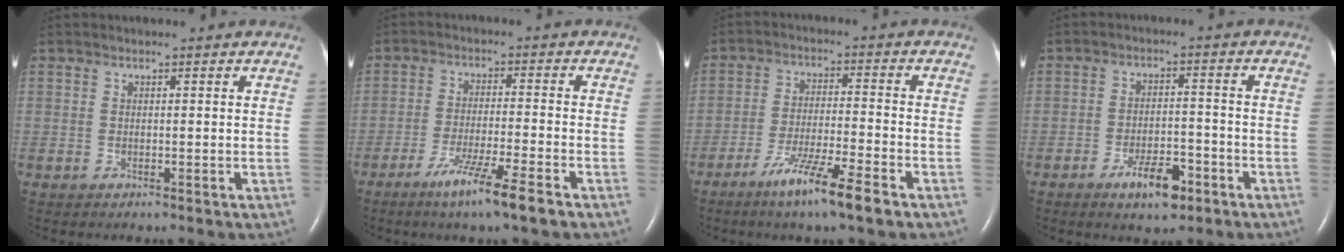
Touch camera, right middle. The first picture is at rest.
{"total": 8.2, "force": [-5.2, -0.6, 6.3], "torque": [-0.118, -0.022, -0.093]}
{"total": 9.2, "force": [-5.9, -0.2, 7.1], "torque": [-0.134, -0.022, -0.106]}
{"total": 6.3, "force": [-3.8, 2.2, 4.5], "torque": [-0.078, 0.000, -0.058]}